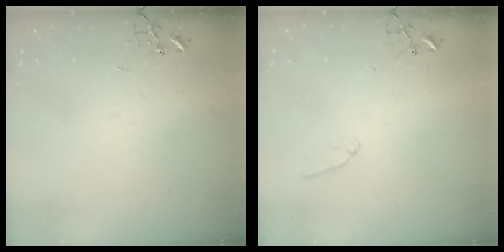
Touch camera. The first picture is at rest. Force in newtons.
{"total": 7.6, "press": 7.6, "slide": 0.6}